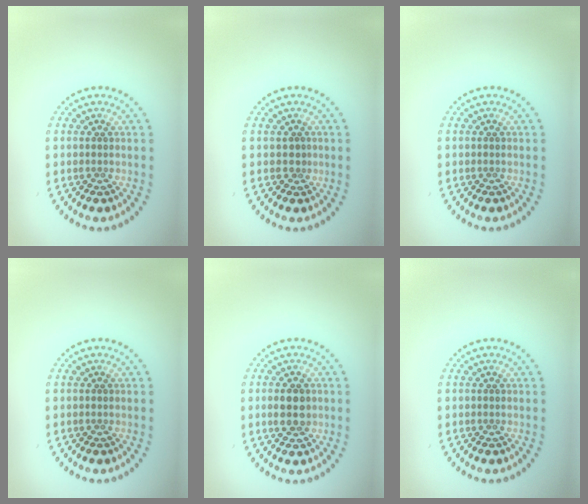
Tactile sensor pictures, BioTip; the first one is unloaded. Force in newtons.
{"total": 0.6, "press": 0.4, "slide": 0.4}
{"total": 0.0}
{"total": 0.0}
{"total": 2.8, "press": 2.8, "slide": 0.1}
{"total": 0.0}